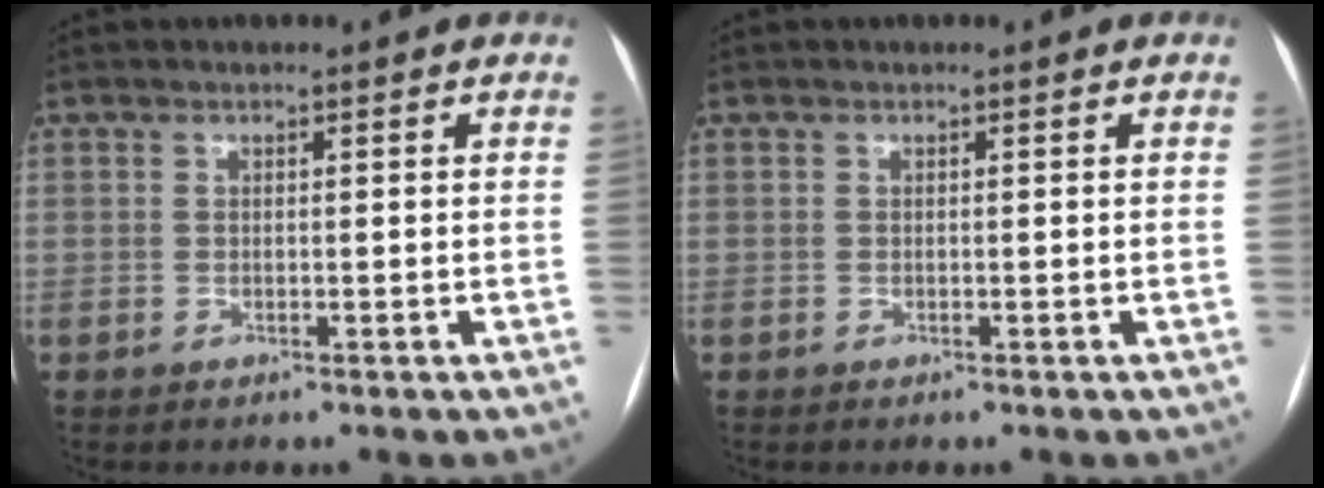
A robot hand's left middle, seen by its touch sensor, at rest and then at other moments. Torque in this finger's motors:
{"motor_torque": [0.00, 0.00, 0.00, 0.00]}